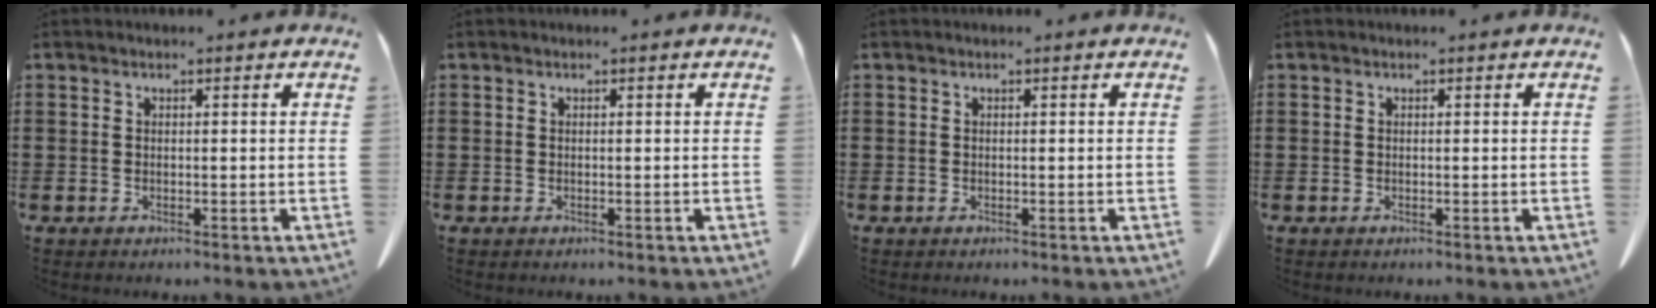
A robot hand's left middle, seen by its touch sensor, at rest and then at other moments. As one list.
[{"total": 0.0}, {"total": 0.0}, {"total": 0.0}]